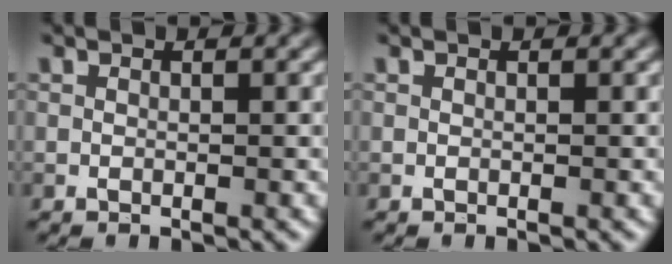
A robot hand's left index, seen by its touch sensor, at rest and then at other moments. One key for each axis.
{"total": 0.0}